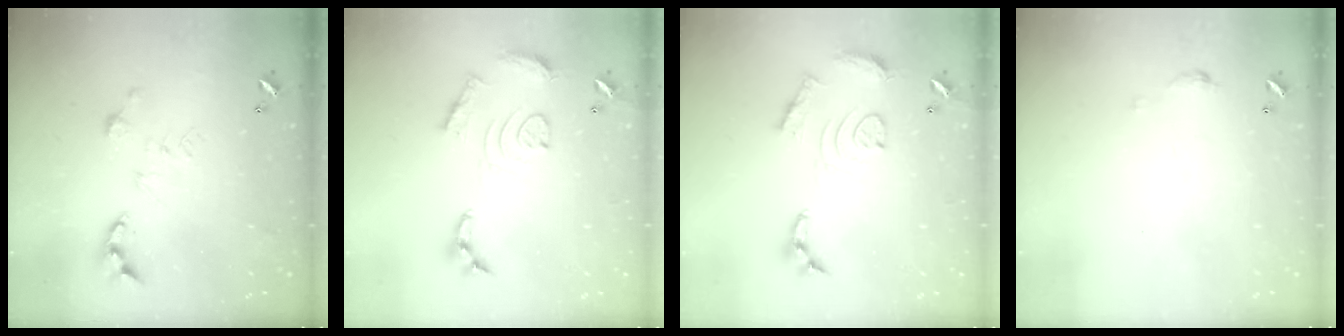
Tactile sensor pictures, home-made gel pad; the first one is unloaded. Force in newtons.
{"total": 13.0, "press": 12.9, "slide": 1.1}
{"total": 13.0, "press": 12.9, "slide": 1.1}
{"total": 3.5, "press": 3.5, "slide": 0.6}